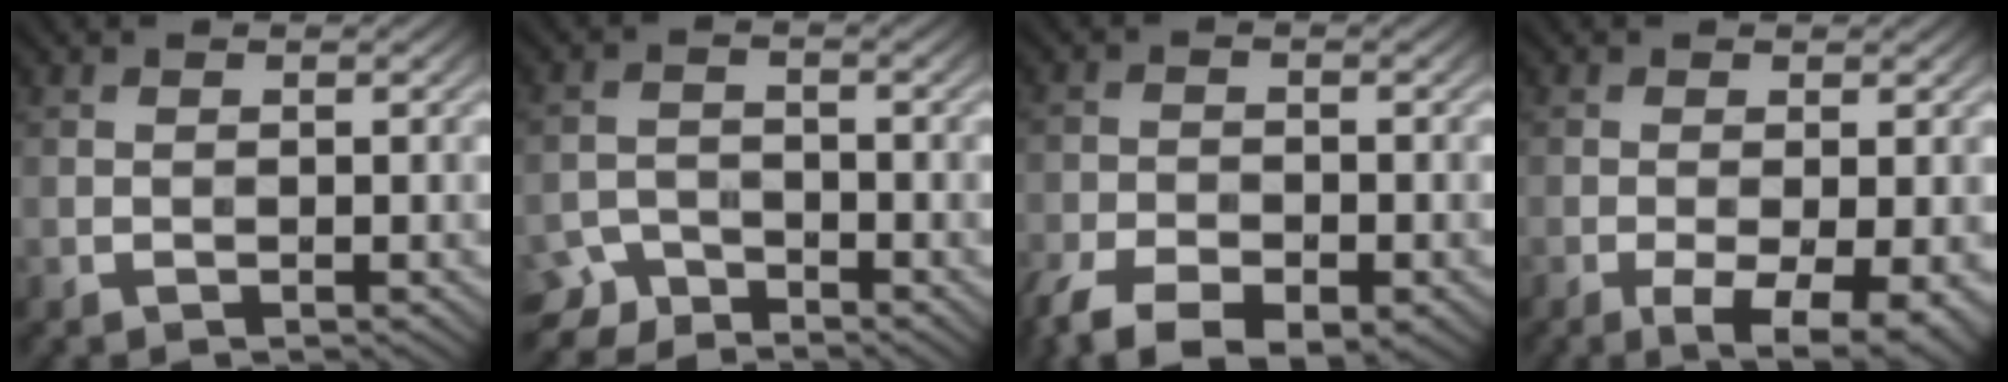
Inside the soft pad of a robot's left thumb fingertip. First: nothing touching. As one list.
[{"total": 4.1, "force": [-3.7, 1.7, 0.8], "torque": [-0.012, -0.005, -0.078]}, {"total": 8.8, "force": [-6.1, 3.9, 5.1], "torque": [-0.098, -0.024, -0.106]}, {"total": 6.2, "force": [-2.7, 1.9, 5.3], "torque": [-0.086, -0.008, -0.036]}]